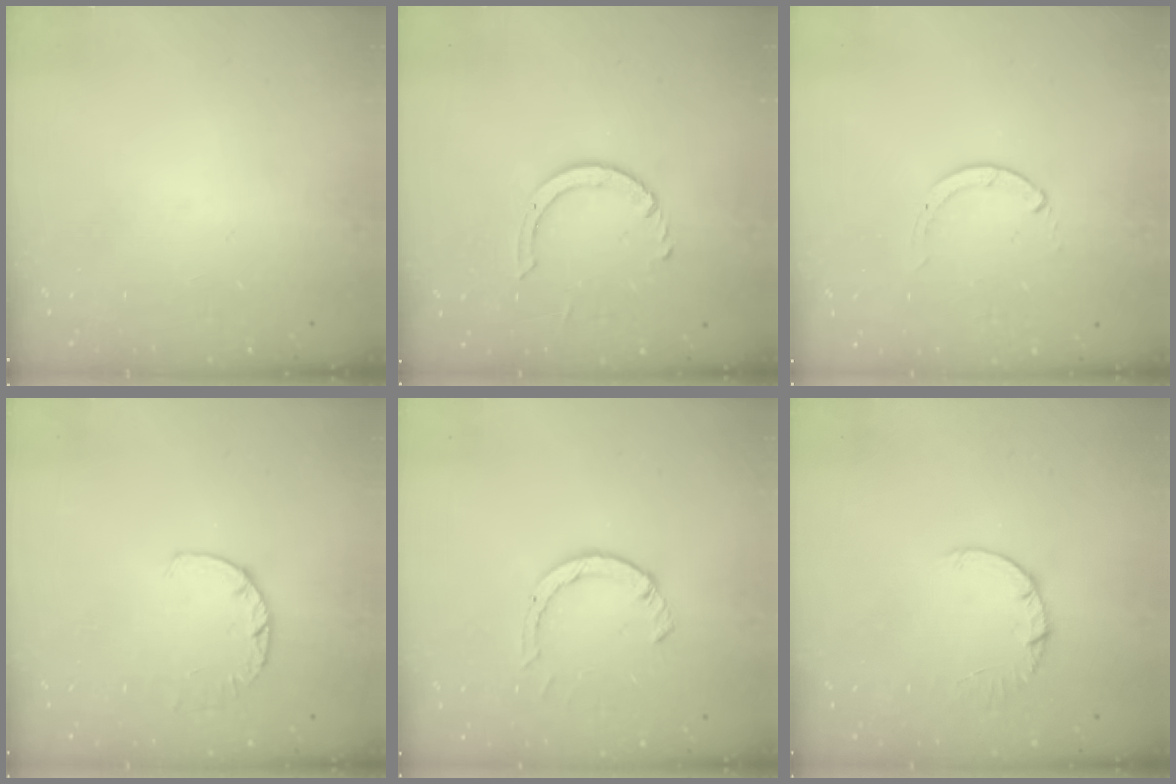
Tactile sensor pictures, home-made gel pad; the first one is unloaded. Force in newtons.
{"total": 4.2, "press": 4.2, "slide": 0.3}
{"total": 0.0}
{"total": 3.0, "press": 2.9, "slide": 0.4}
{"total": 4.2, "press": 4.1, "slide": 0.4}
{"total": 2.7, "press": 2.7, "slide": 0.4}